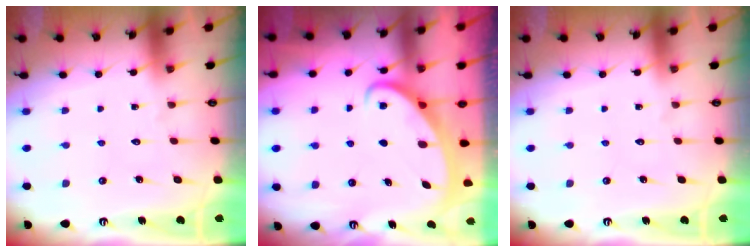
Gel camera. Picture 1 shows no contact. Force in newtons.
{"total": 2.5, "press": 2.4, "slide": 0.4}
{"total": 0.0}